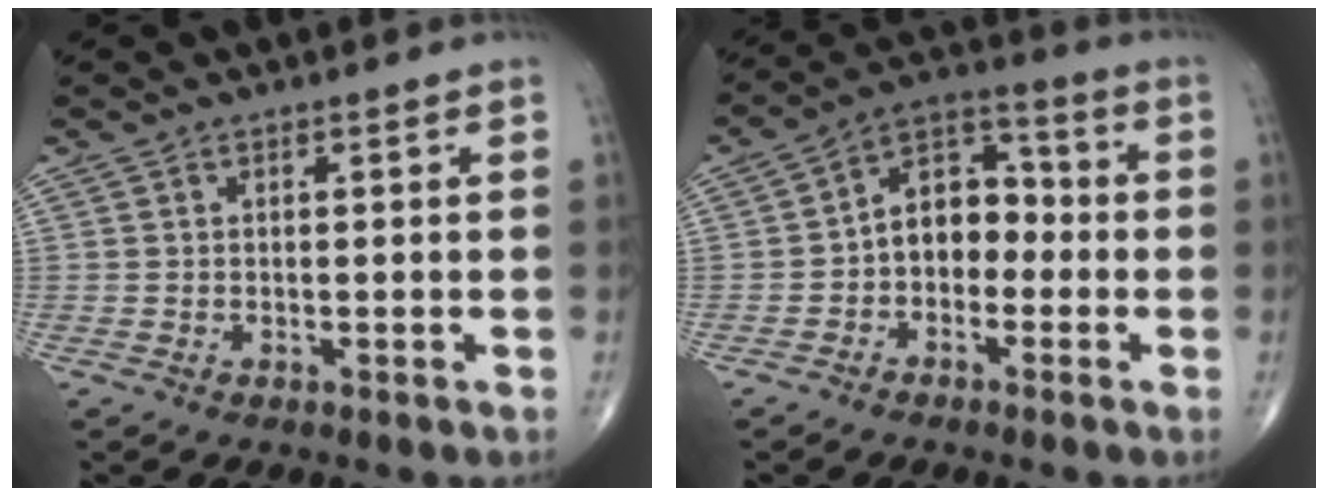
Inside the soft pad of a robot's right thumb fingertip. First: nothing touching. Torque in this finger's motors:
{"motor_torque": [-0.13, 0.27, 0.23, 0.04, 0.10]}